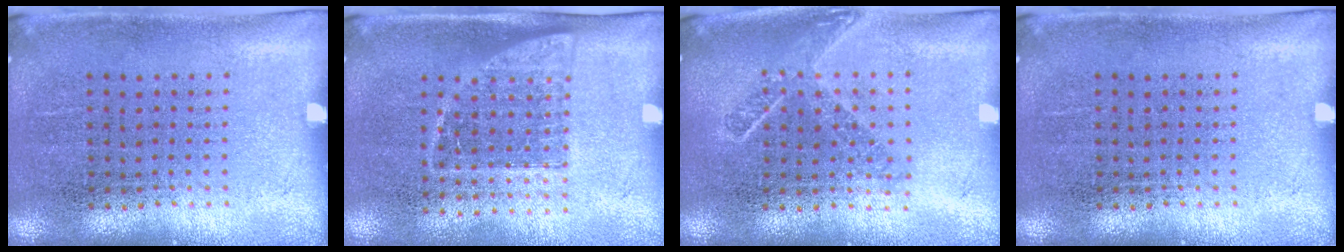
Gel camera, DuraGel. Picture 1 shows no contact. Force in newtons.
{"total": 1.3, "press": 1.1, "slide": 0.7}
{"total": 1.7, "press": 1.3, "slide": 1.1}
{"total": 0.0}